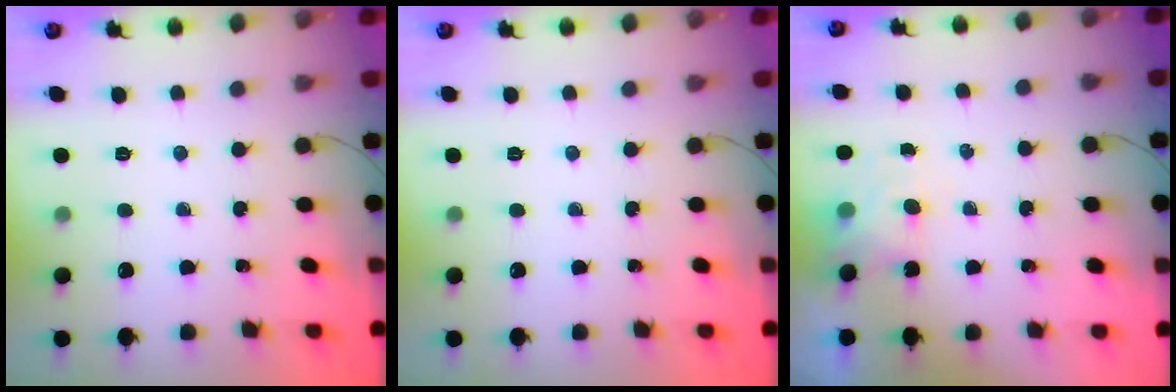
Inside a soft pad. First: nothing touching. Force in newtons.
{"total": 0.0}
{"total": 4.6, "press": 4.4, "slide": 1.1}